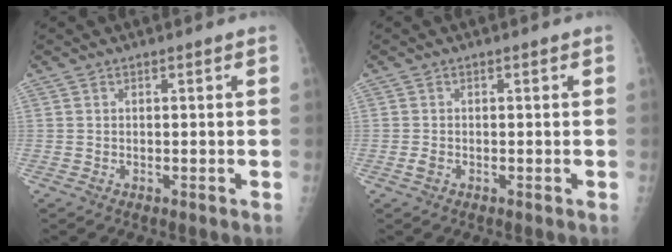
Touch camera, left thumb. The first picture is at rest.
{"total": 1.1, "force": [-0.4, 0.7, 0.7], "torque": [-0.017, -0.002, -0.006]}